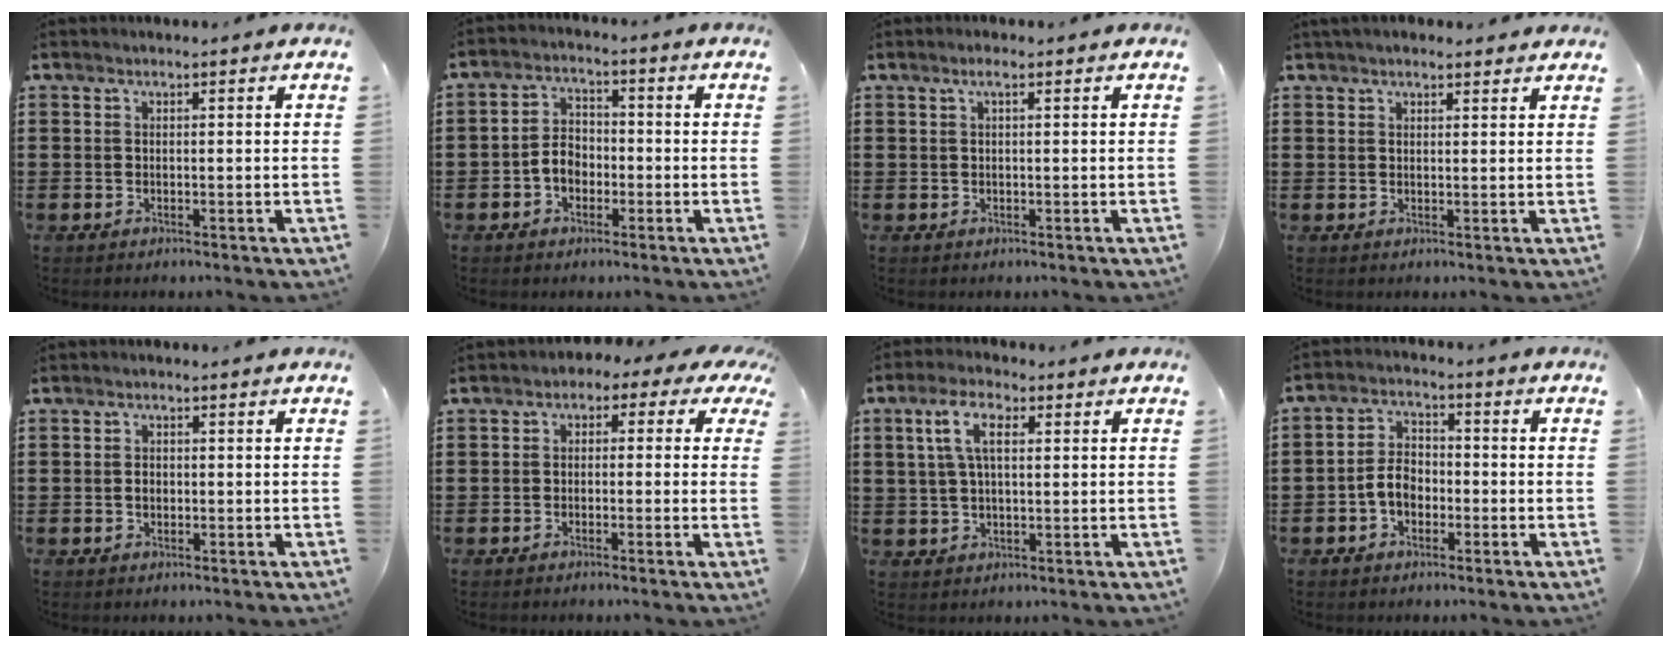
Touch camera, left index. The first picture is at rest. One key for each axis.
{"total": 4.1, "fx": -1.5, "fy": 3.0, "fz": 2.4, "tx": -0.057, "ty": 0.008, "tz": -0.033}
{"total": 1.1, "fx": 0.4, "fy": 0.1, "fz": 1.0, "tx": -0.020, "ty": 0.002, "tz": 0.006}
{"total": 2.1, "fx": 1.9, "fy": 0.5, "fz": 0.8, "tx": -0.020, "ty": 0.005, "tz": 0.035}
{"total": 1.2, "fx": -0.1, "fy": 0.9, "fz": 0.8, "tx": -0.019, "ty": 0.005, "tz": -0.003}
{"total": 2.3, "fx": -1.8, "fy": 1.2, "fz": 0.9, "tx": -0.019, "ty": 0.008, "tz": -0.041}
{"total": 6.1, "fx": 2.0, "fy": 2.6, "fz": 5.1, "tx": -0.117, "ty": 0.009, "tz": 0.030}
{"total": 4.8, "fx": -1.6, "fy": 3.2, "fz": 3.1, "tx": -0.073, "ty": 0.007, "tz": -0.036}